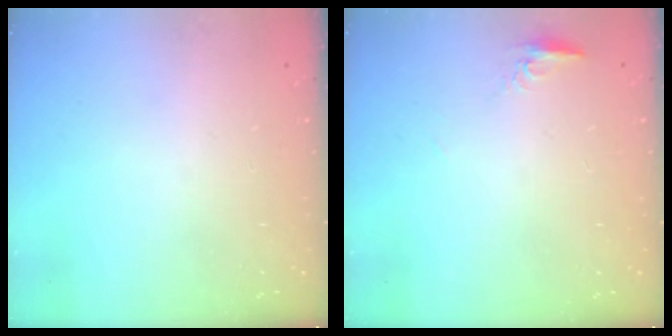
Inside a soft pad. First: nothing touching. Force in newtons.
{"total": 5.5, "press": 5.3, "slide": 1.6}